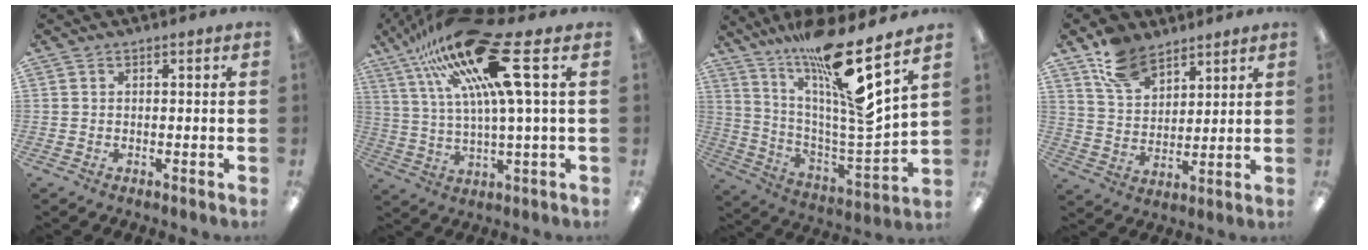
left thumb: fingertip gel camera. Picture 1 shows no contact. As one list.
[{"total": 22.0, "force": [11.5, 4.6, 18.2], "torque": [-0.336, -0.047, 0.178]}, {"total": 20.5, "force": [15.0, 0.9, 13.9], "torque": [-0.251, -0.118, 0.229]}, {"total": 11.2, "force": [8.1, 6.1, 4.8], "torque": [-0.104, -0.026, 0.157]}]